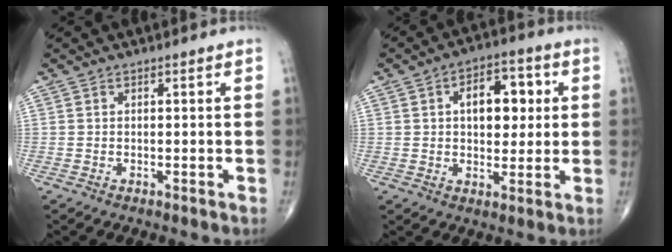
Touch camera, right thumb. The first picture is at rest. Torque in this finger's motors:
{"motor_torque": [0.33, 2.24, 1.03, 0.12, 0.08]}